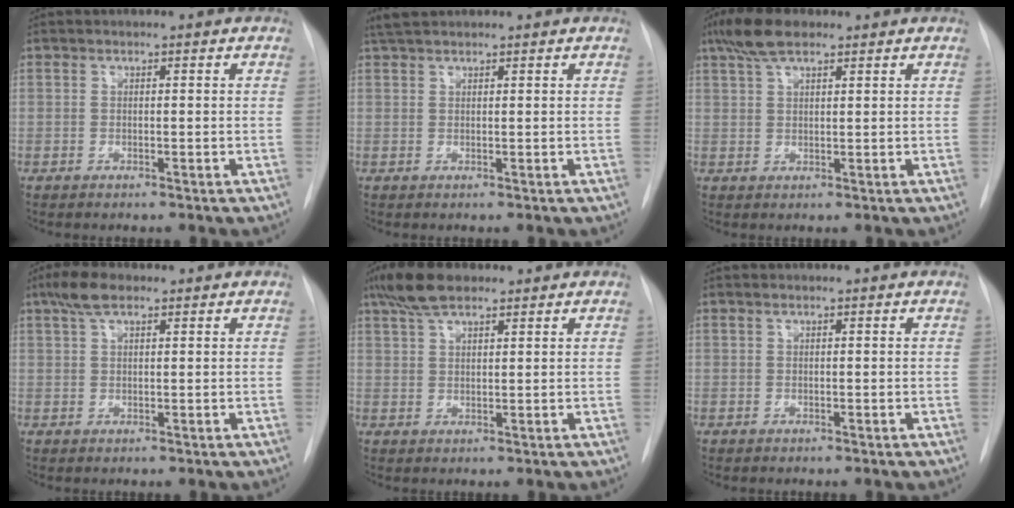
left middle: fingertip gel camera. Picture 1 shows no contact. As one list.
[{"total": 2.9, "force": [2.6, 0.6, 1.2], "torque": [-0.024, 0.019, 0.050]}, {"total": 5.8, "force": [4.1, 1.8, 3.7], "torque": [-0.081, 0.017, 0.077]}, {"total": 4.3, "force": [2.8, 1.5, 2.9], "torque": [-0.065, 0.016, 0.054]}, {"total": 6.4, "force": [4.8, 2.0, 3.9], "torque": [-0.081, 0.018, 0.089]}, {"total": 0.0}]